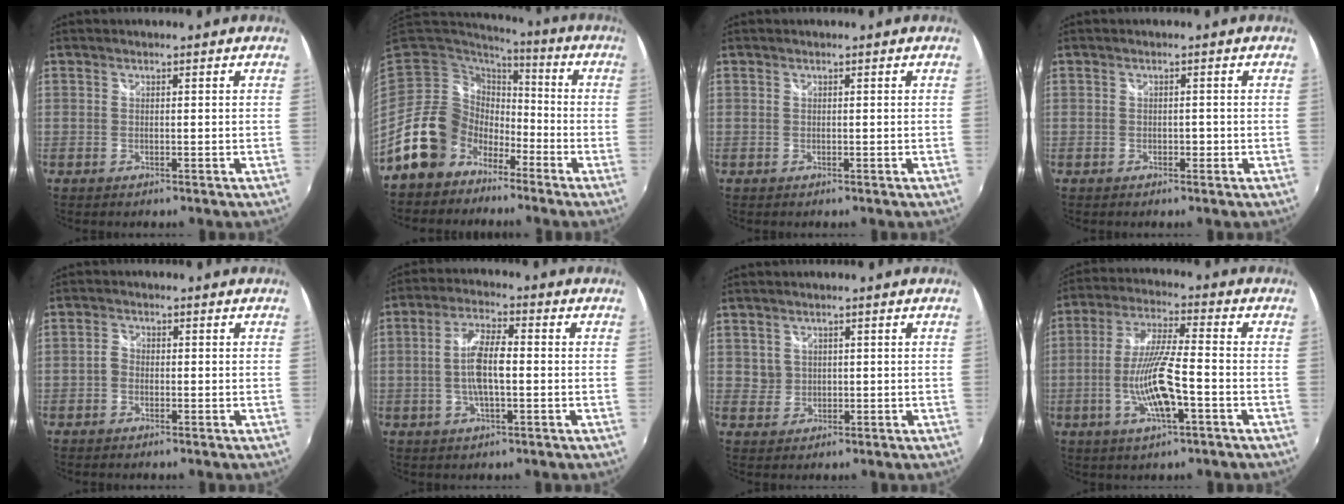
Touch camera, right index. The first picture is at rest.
{"total": 15.6, "force": [-9.4, 11.3, 5.1], "torque": [-0.122, 0.017, -0.164]}
{"total": 0.0}
{"total": 1.0, "force": [-0.4, 0.8, 0.5], "torque": [-0.008, 0.001, -0.005]}
{"total": 1.7, "force": [-0.9, 1.3, 0.7], "torque": [-0.013, 0.005, -0.021]}
{"total": 7.6, "force": [-0.7, 2.2, 7.2], "torque": [-0.141, 0.006, -0.015]}
{"total": 2.0, "force": [0.8, 1.9, 0.0], "torque": [0.007, 0.006, 0.015]}
{"total": 11.6, "force": [-3.8, 1.9, 10.8], "torque": [-0.218, -0.006, -0.070]}